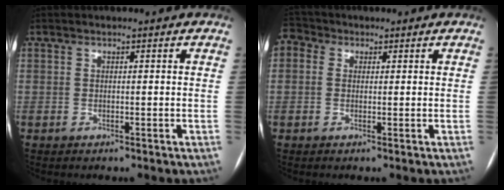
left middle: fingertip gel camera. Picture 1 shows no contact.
{"total": 3.4, "force": [1.2, 2.9, 1.4], "torque": [-0.040, 0.023, 0.022]}